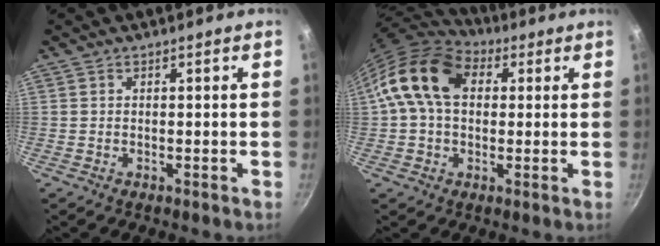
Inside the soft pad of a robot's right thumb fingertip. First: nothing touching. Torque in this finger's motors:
{"motor_torque": [0.76, 2.89, 0.88, -0.73, 0.17]}